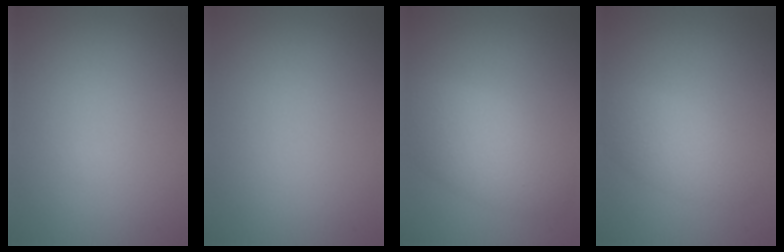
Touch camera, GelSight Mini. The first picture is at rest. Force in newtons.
{"total": 0.0}
{"total": 4.9, "press": 4.9, "slide": 0.4}
{"total": 2.9, "press": 2.9, "slide": 0.2}